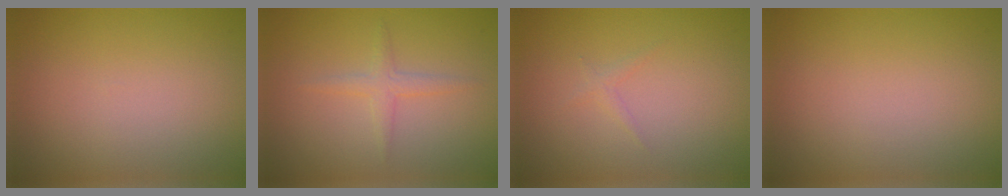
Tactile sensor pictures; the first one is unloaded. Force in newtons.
{"total": 1.5, "press": 1.5, "slide": 0.0}
{"total": 0.6, "press": 0.6, "slide": 0.0}
{"total": 0.0}